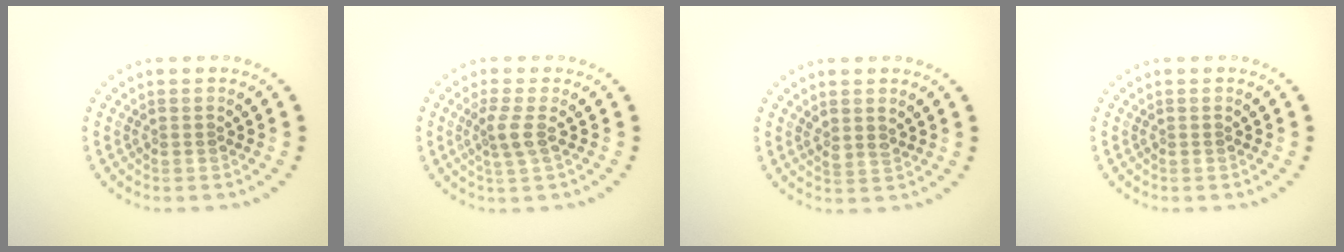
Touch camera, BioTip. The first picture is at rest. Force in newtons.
{"total": 2.1, "press": 1.6, "slide": 1.3}
{"total": 1.0, "press": 0.8, "slide": 0.6}
{"total": 0.0}